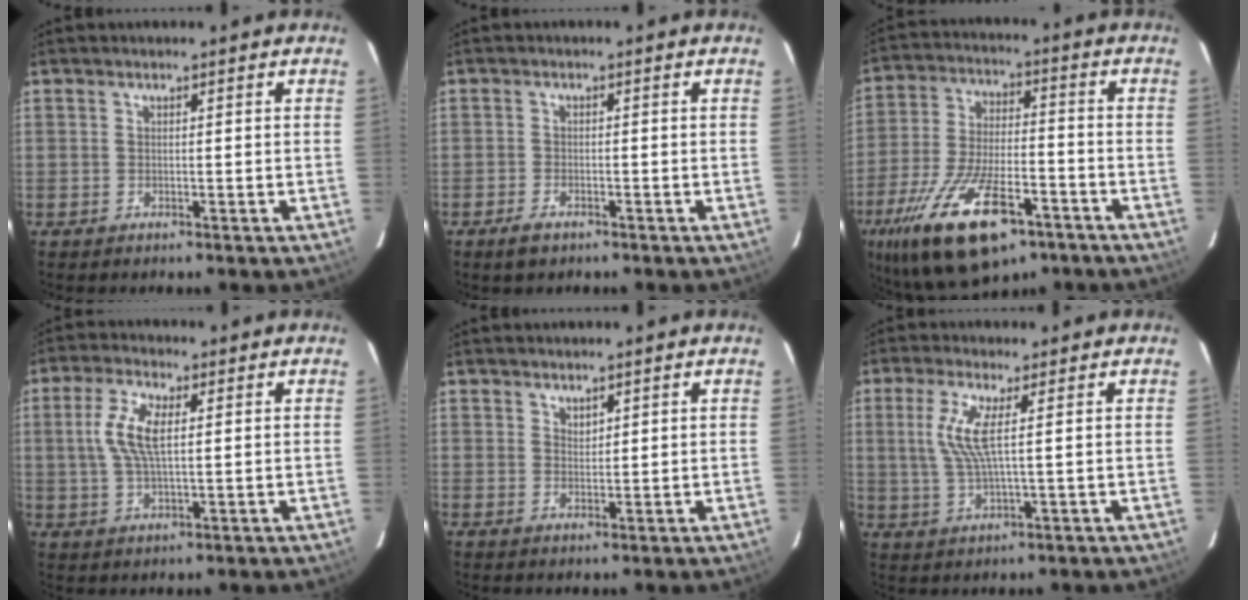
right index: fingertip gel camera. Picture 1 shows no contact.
{"total": 2.9, "force": [-2.1, 1.4, 1.5], "torque": [-0.039, -0.005, -0.040]}
{"total": 22.9, "force": [-13.4, 9.4, 16.0], "torque": [-0.328, -0.044, -0.221]}
{"total": 7.8, "force": [1.4, 2.9, 7.1], "torque": [-0.146, 0.008, 0.029]}
{"total": 1.4, "force": [1.1, 0.8, 0.4], "torque": [-0.004, 0.001, 0.021]}
{"total": 6.7, "force": [1.5, 0.7, 6.5], "torque": [-0.141, -0.003, 0.032]}